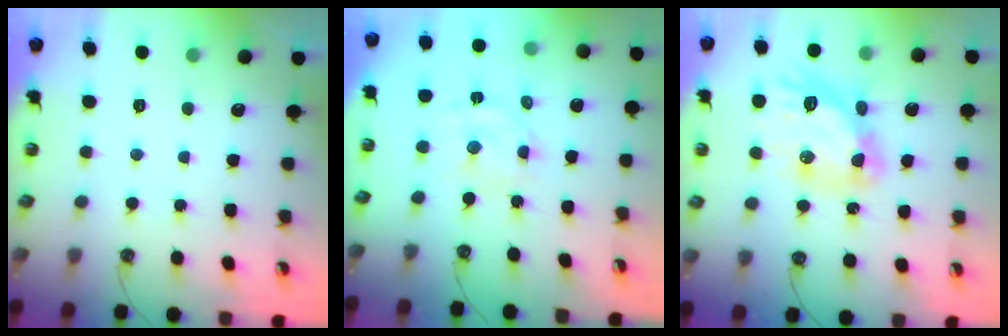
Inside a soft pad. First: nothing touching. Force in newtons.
{"total": 8.2, "press": 8.1, "slide": 1.2}
{"total": 14.3, "press": 14.2, "slide": 1.7}